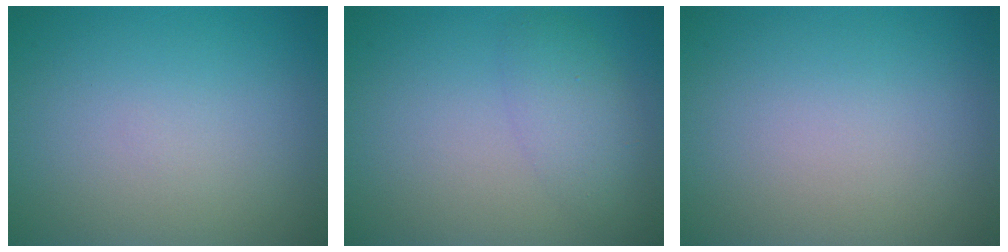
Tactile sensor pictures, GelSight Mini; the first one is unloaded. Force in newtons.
{"total": 2.7, "press": 2.7, "slide": 0.1}
{"total": 0.0}